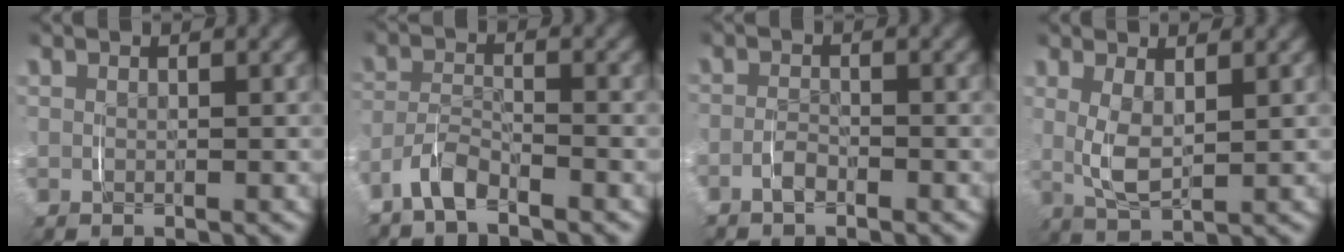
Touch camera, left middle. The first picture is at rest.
{"total": 3.5, "force": [-3.4, 0.3, 0.7], "torque": [-0.014, 0.001, -0.068]}
{"total": 1.7, "force": [-1.7, -0.1, 0.0], "torque": [-0.005, -0.003, -0.033]}
{"total": 3.6, "force": [0.5, 1.8, 3.1], "torque": [-0.074, -0.011, 0.014]}